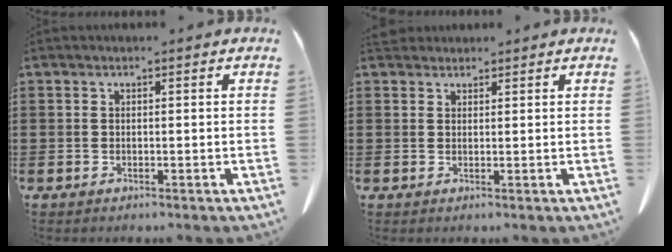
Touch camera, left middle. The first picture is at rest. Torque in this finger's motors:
{"motor_torque": [0.25, 0.23, -0.01, 0.01]}